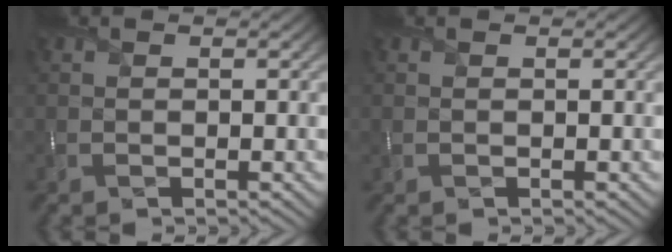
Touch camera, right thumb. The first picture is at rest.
{"total": 0.0}